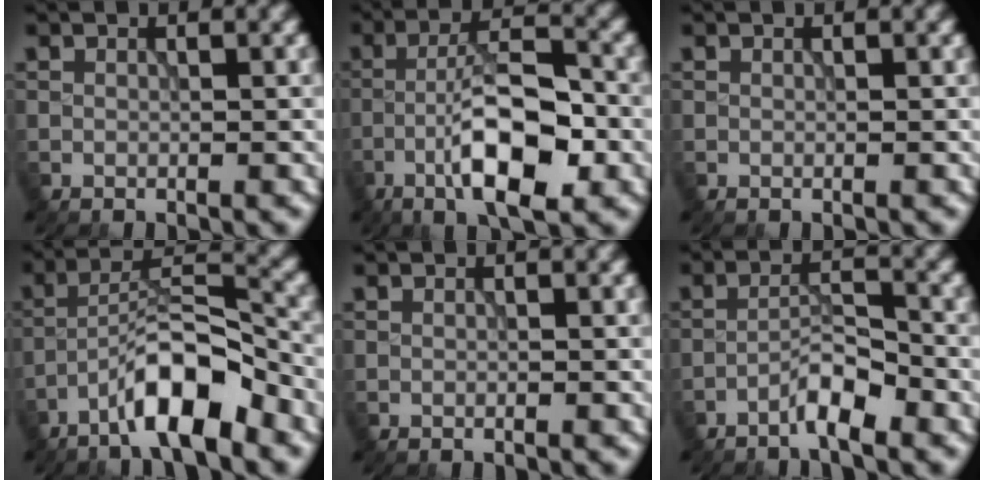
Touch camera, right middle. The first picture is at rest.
{"total": 8.6, "force": [-3.5, 2.5, 7.4], "torque": [-0.122, 0.017, -0.066]}
{"total": 0.0}
{"total": 7.6, "force": [-4.6, 1.9, 5.7], "torque": [-0.095, 0.017, -0.085]}
{"total": 0.0}
{"total": 3.1, "force": [-2.2, 0.4, 2.1], "torque": [-0.036, 0.012, -0.046]}